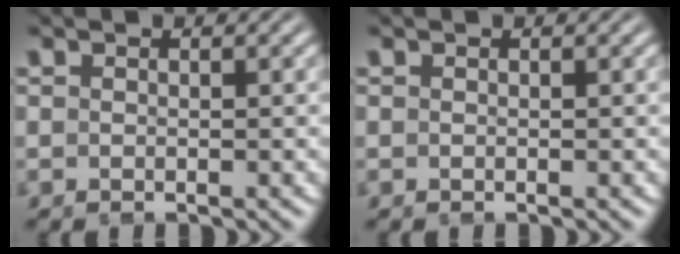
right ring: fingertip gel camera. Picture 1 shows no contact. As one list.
[{"total": 0.0}]